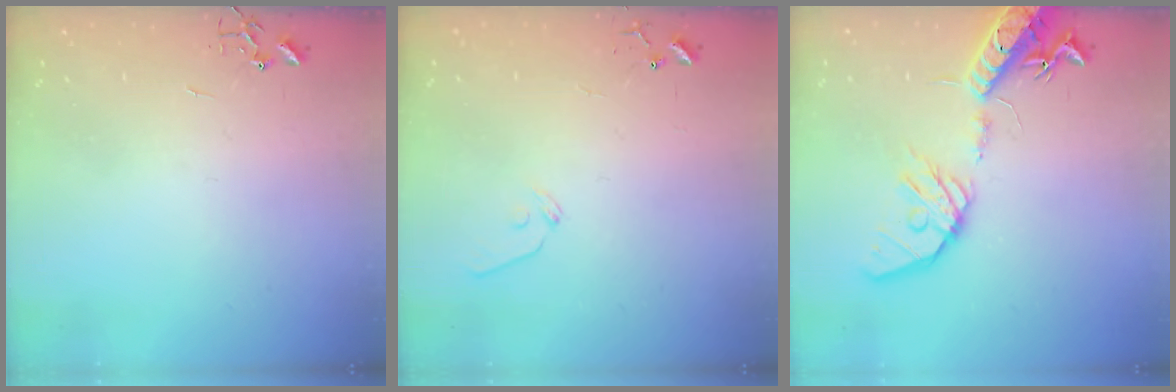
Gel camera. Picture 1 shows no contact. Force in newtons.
{"total": 6.9, "press": 6.9, "slide": 0.7}
{"total": 18.6, "press": 18.2, "slide": 3.5}